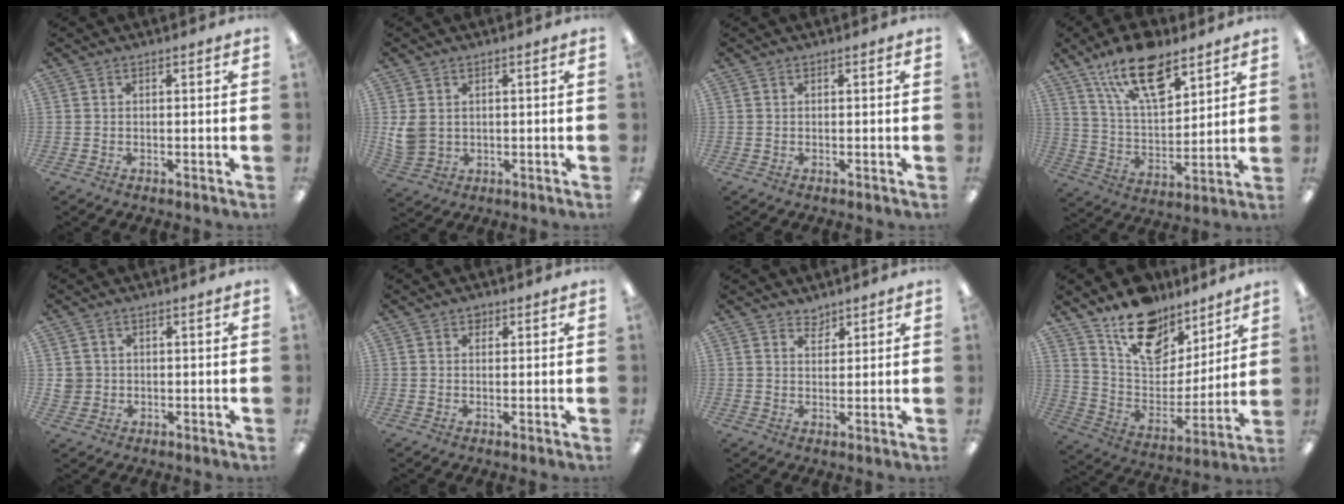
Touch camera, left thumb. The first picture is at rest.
{"total": 4.9, "force": [1.4, 4.0, 2.5], "torque": [-0.048, 0.002, 0.030]}
{"total": 0.0}
{"total": 17.8, "force": [11.5, 7.7, 11.1], "torque": [-0.196, -0.048, 0.201]}
{"total": 3.0, "force": [0.5, 2.9, 0.4], "torque": [-0.014, 0.006, 0.008]}
{"total": 1.4, "force": [0.9, 0.9, 0.4], "torque": [-0.001, -0.001, 0.015]}
{"total": 2.7, "force": [2.5, 1.1, 0.1], "torque": [0.003, -0.016, 0.047]}
{"total": 17.4, "force": [12.6, 9.9, 6.7], "torque": [-0.108, -0.086, 0.230]}